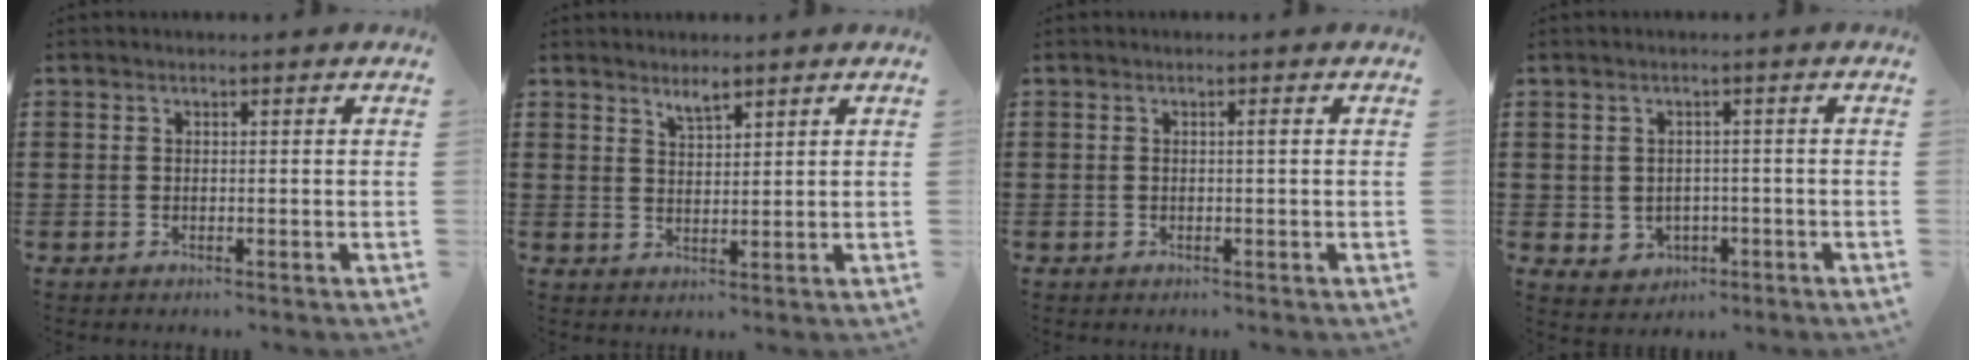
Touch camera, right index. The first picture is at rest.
{"total": 2.3, "force": [2.0, 0.5, 1.0], "torque": [-0.015, -0.002, 0.034]}
{"total": 0.8, "force": [0.1, 0.0, 0.8], "torque": [-0.014, -0.001, 0.000]}
{"total": 2.1, "force": [-0.3, 2.0, 0.7], "torque": [-0.023, 0.003, -0.009]}